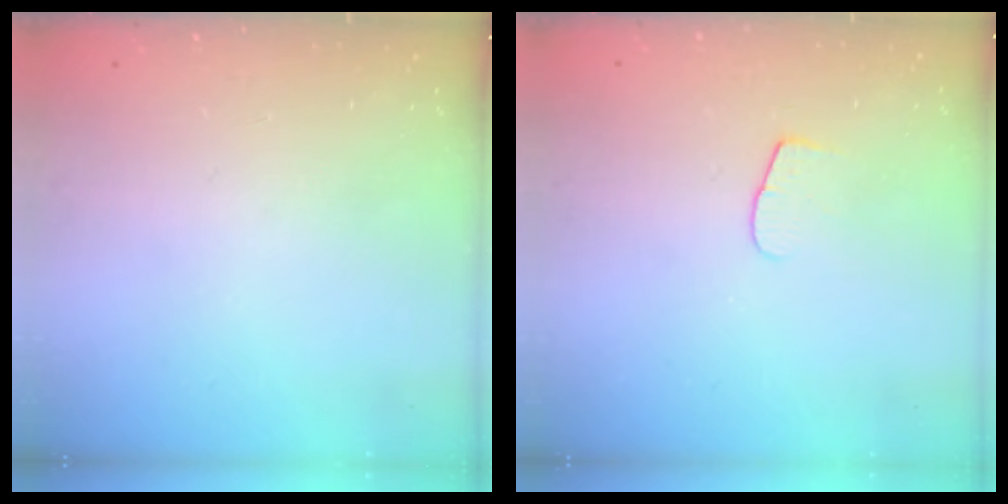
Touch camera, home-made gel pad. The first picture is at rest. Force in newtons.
{"total": 5.2, "press": 5.2, "slide": 0.6}